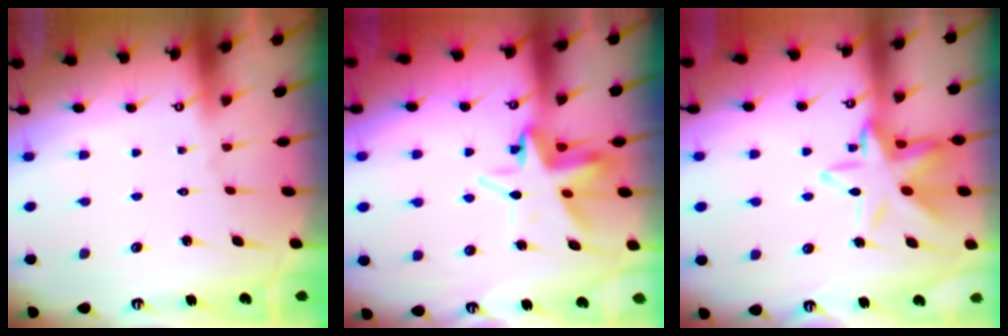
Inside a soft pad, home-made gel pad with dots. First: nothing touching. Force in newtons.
{"total": 7.7, "press": 7.2, "slide": 2.7}
{"total": 14.8, "press": 14.7, "slide": 1.1}